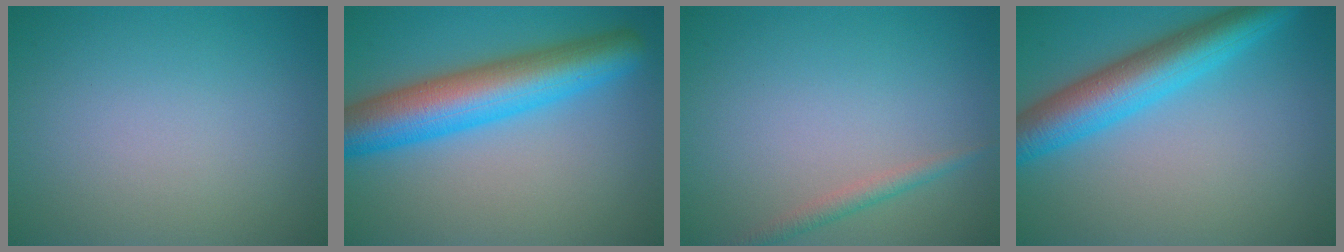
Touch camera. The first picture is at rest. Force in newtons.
{"total": 8.8, "press": 8.8, "slide": 0.3}
{"total": 1.5, "press": 1.5, "slide": 0.0}
{"total": 6.9, "press": 6.9, "slide": 0.2}